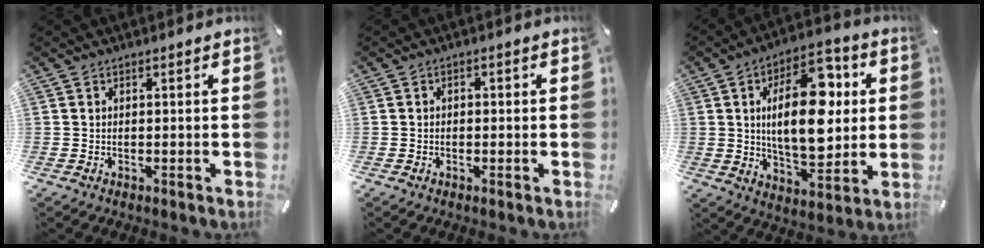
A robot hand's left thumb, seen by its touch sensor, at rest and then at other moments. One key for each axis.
{"total": 1.2, "fx": -0.4, "fy": 0.9, "fz": 0.6, "tx": -0.012, "ty": 0.005, "tz": -0.011}
{"total": 19.8, "fx": 3.6, "fy": 10.3, "fz": 16.5, "tx": -0.263, "ty": -0.006, "tz": 0.054}